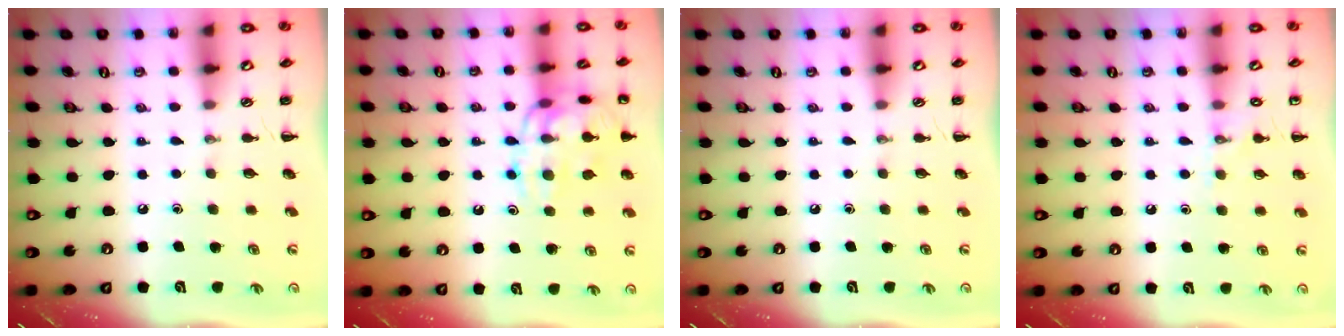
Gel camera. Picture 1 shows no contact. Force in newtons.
{"total": 15.1, "press": 15.0, "slide": 1.6}
{"total": 0.0}
{"total": 8.0, "press": 7.8, "slide": 1.8}